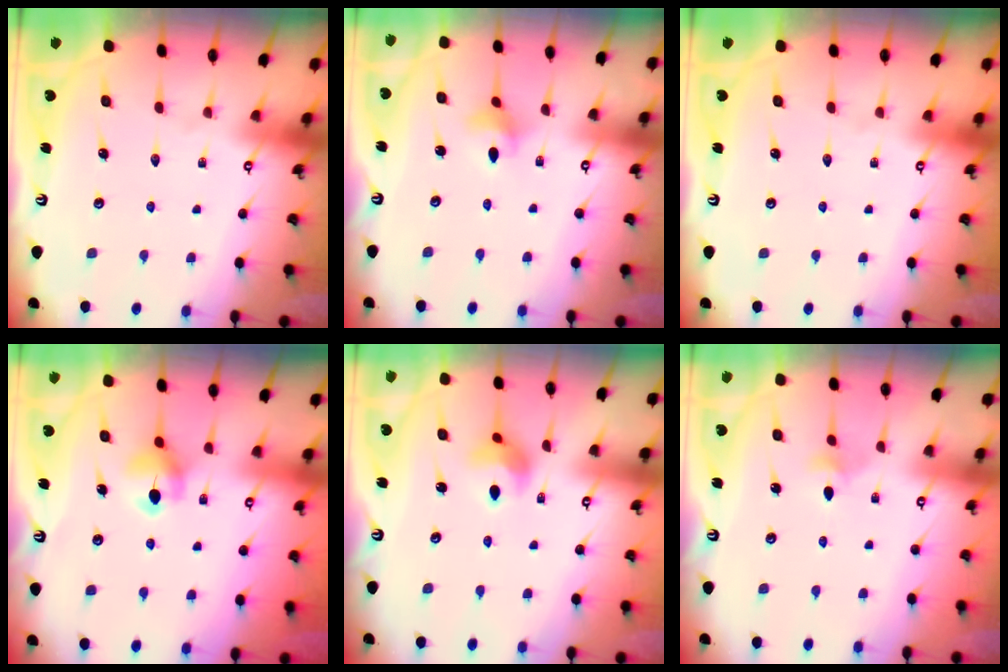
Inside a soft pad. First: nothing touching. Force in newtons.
{"total": 3.2, "press": 3.2, "slide": 0.4}
{"total": 0.0}
{"total": 5.7, "press": 5.6, "slide": 0.6}
{"total": 7.3, "press": 7.3, "slide": 0.9}
{"total": 3.4, "press": 3.3, "slide": 0.7}